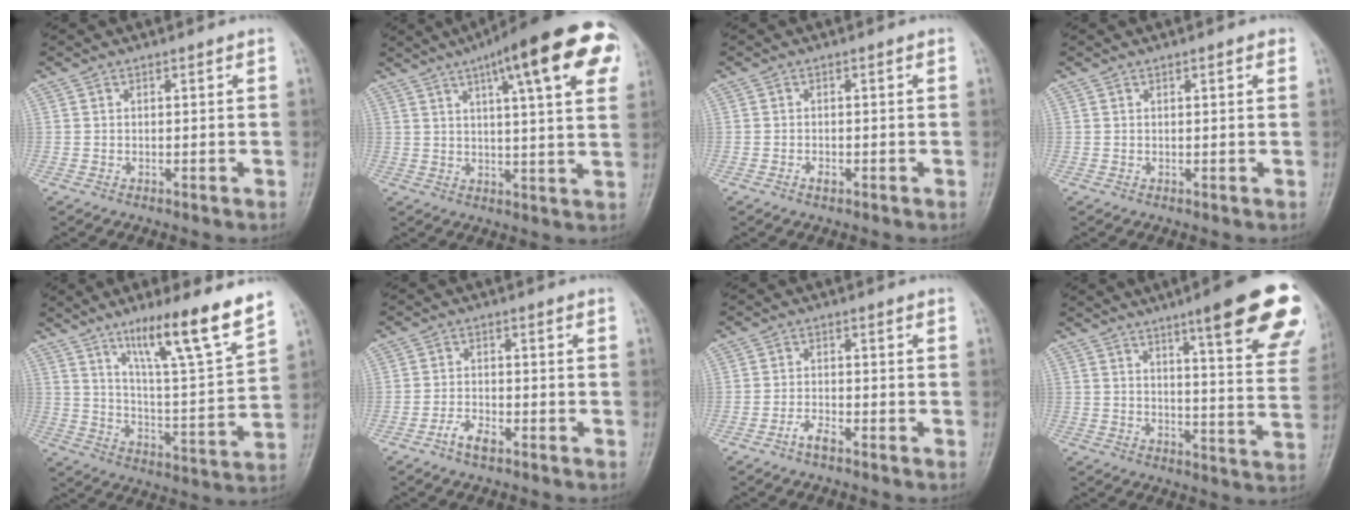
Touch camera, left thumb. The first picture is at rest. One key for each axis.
{"total": 20.5, "fx": 9.4, "fy": 4.6, "fz": 17.6, "tx": -0.233, "ty": 0.002, "tz": 0.120}
{"total": 1.2, "fx": -0.7, "fy": 0.7, "fz": 0.7, "tx": -0.015, "ty": 0.004, "tz": -0.012}
{"total": 1.3, "fx": 0.7, "fy": 0.4, "fz": 1.0, "tx": -0.015, "ty": 0.000, "tz": 0.007}
{"total": 16.3, "fx": 11.2, "fy": 1.4, "fz": 11.8, "tx": -0.176, "ty": -0.065, "tz": 0.186}
{"total": 3.5, "fx": -2.3, "fy": 1.4, "fz": 2.1, "tx": -0.045, "ty": 0.015, "tz": -0.045}
{"total": 2.6, "fx": -2.0, "fy": 0.8, "fz": 1.5, "tx": -0.036, "ty": 0.011, "tz": -0.040}
{"total": 21.2, "fx": 12.4, "fy": 3.7, "fz": 16.8, "tx": -0.191, "ty": -0.047, "tz": 0.152}